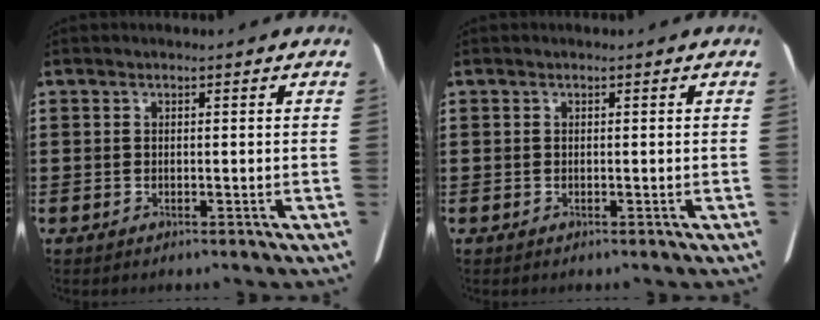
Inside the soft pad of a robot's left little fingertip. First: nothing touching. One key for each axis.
{"total": 0.0}